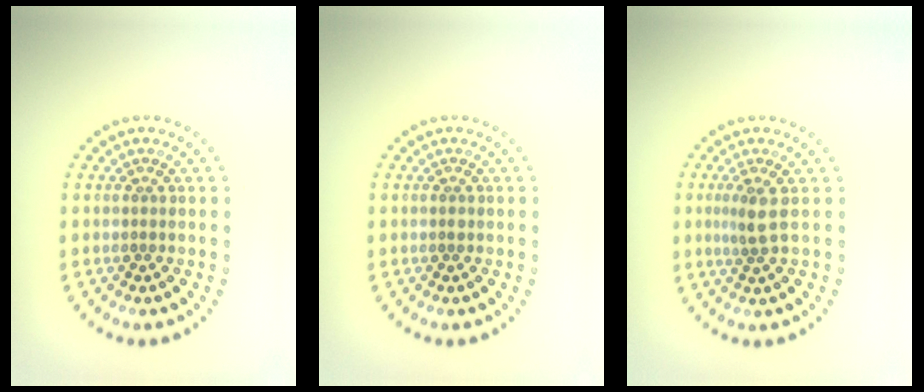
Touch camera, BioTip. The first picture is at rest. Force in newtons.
{"total": 0.6, "press": 0.6, "slide": 0.0}
{"total": 2.0, "press": 1.6, "slide": 1.2}